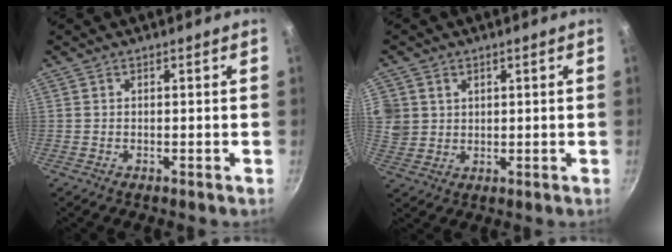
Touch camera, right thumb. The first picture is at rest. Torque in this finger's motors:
{"motor_torque": [0.17, -0.16, -0.24, 0.42, -0.06]}